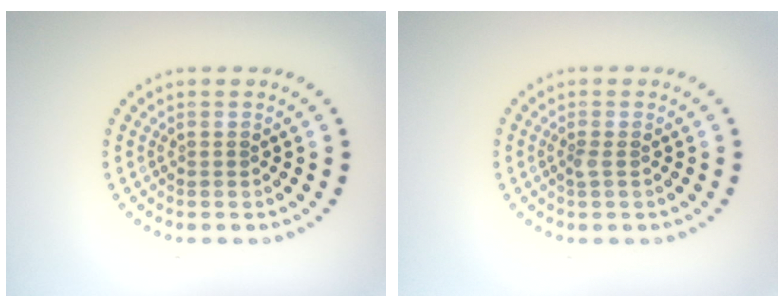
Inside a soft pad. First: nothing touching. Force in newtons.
{"total": 0.8, "press": 0.6, "slide": 0.5}